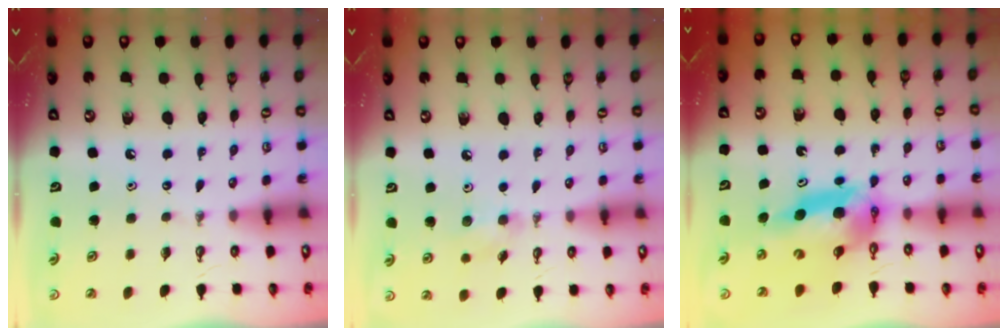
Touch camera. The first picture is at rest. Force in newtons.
{"total": 6.4, "press": 6.2, "slide": 1.5}
{"total": 11.0, "press": 11.0, "slide": 1.0}